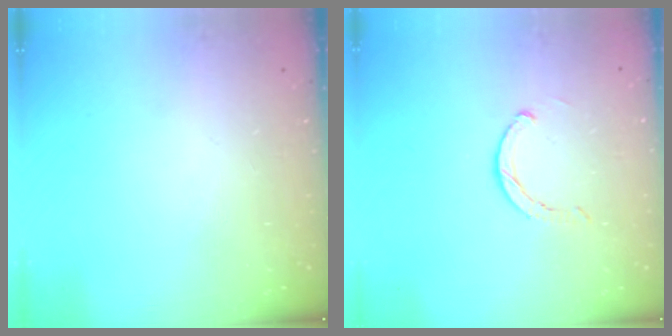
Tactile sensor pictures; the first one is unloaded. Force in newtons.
{"total": 2.8, "press": 2.8, "slide": 0.2}